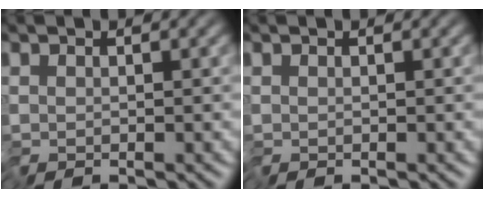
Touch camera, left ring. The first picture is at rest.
{"total": 0.0}